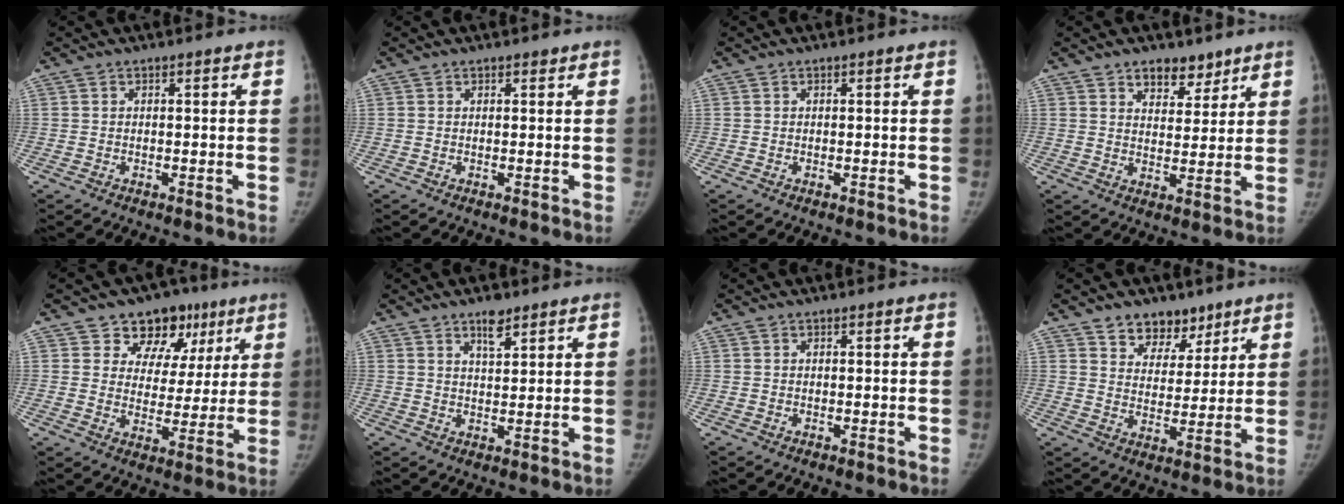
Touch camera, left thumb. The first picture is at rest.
{"total": 0.5, "force": [0.4, 0.3, 0.1], "torque": [-0.004, -0.004, 0.006]}
{"total": 0.0}
{"total": 6.2, "force": [4.4, 3.5, 2.5], "torque": [-0.007, -0.029, 0.071]}
{"total": 12.9, "force": [7.3, 9.5, 4.7], "torque": [-0.005, -0.014, 0.102]}
{"total": 5.0, "force": [3.5, 1.7, 3.2], "torque": [-0.043, -0.025, 0.061]}
{"total": 0.0}
{"total": 8.5, "force": [6.1, 5.5, 2.4], "torque": [0.004, -0.038, 0.103]}